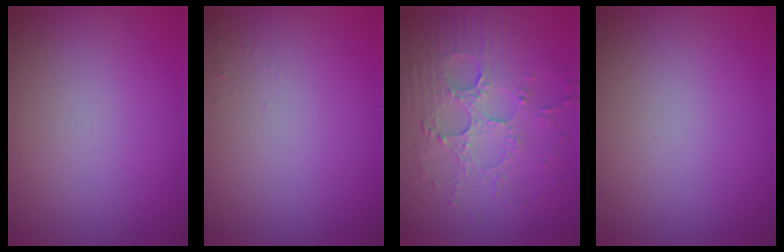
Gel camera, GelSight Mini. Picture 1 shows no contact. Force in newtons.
{"total": 0.5, "press": 0.5, "slide": 0.1}
{"total": 5.5, "press": 3.8, "slide": 4.0}
{"total": 0.0}